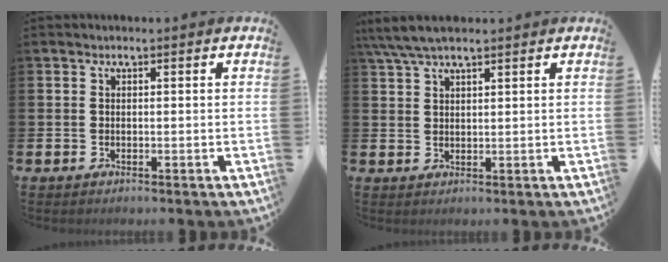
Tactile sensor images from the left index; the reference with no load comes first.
{"total": 4.9, "force": [4.0, 1.2, 2.6], "torque": [-0.064, -0.003, 0.073]}